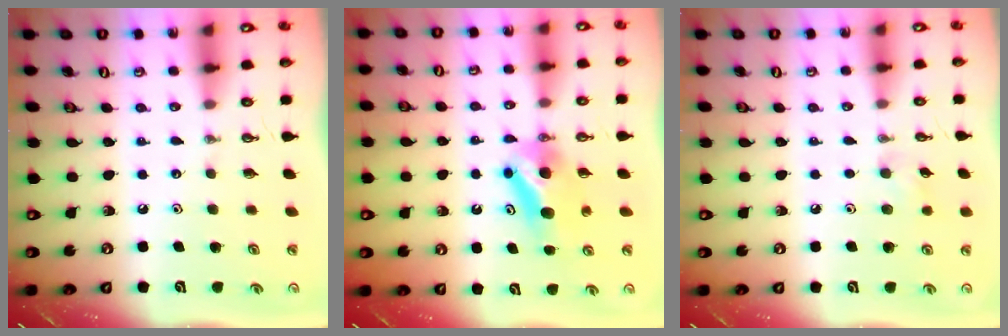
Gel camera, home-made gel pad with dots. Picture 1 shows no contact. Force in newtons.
{"total": 7.3, "press": 6.8, "slide": 2.5}
{"total": 6.7, "press": 6.4, "slide": 2.1}